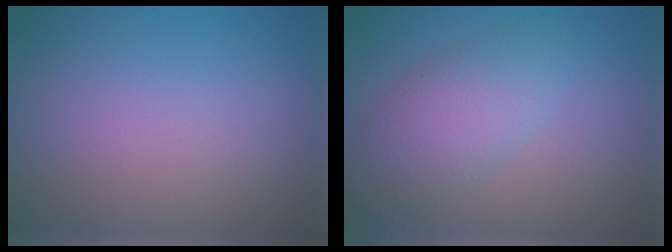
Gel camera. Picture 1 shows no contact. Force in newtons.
{"total": 4.5, "press": 4.5, "slide": 0.0}